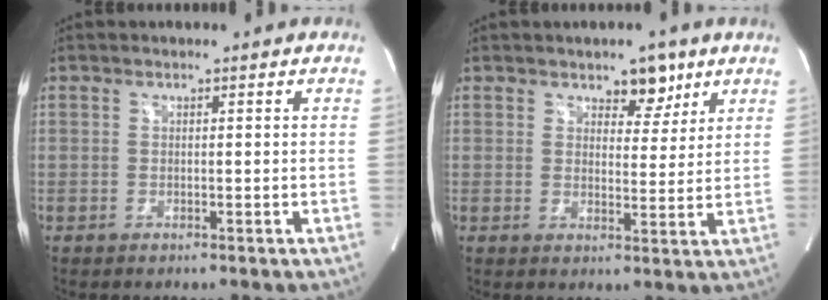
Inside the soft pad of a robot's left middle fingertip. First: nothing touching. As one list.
[{"total": 4.7, "force": [3.1, 2.5, 2.4], "torque": [-0.024, 0.001, 0.046]}]